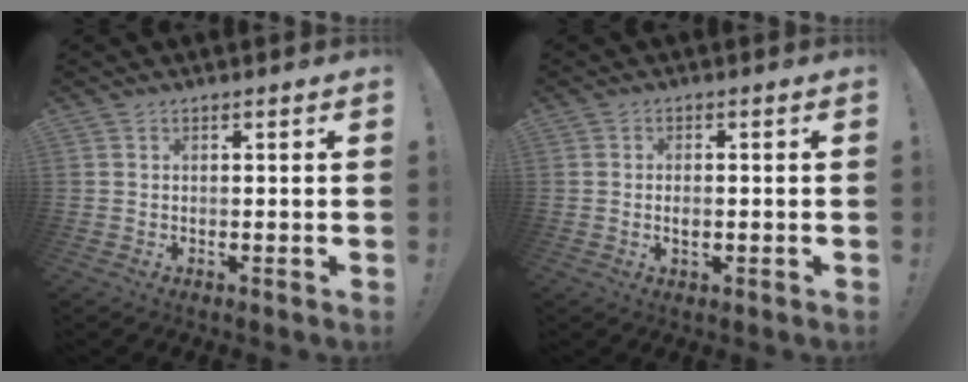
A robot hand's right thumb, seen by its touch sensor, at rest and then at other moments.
{"total": 1.5, "force": [-0.1, 0.8, 1.3], "torque": [-0.014, 0.001, -0.003]}